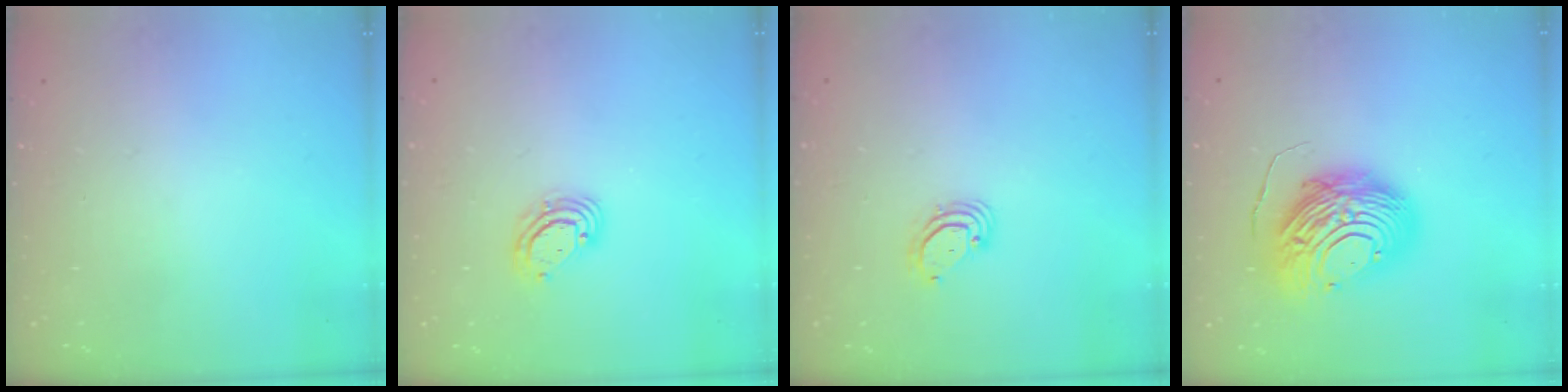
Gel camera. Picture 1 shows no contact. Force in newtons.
{"total": 4.9, "press": 4.8, "slide": 0.6}
{"total": 3.6, "press": 3.6, "slide": 0.3}
{"total": 13.7, "press": 13.6, "slide": 1.3}